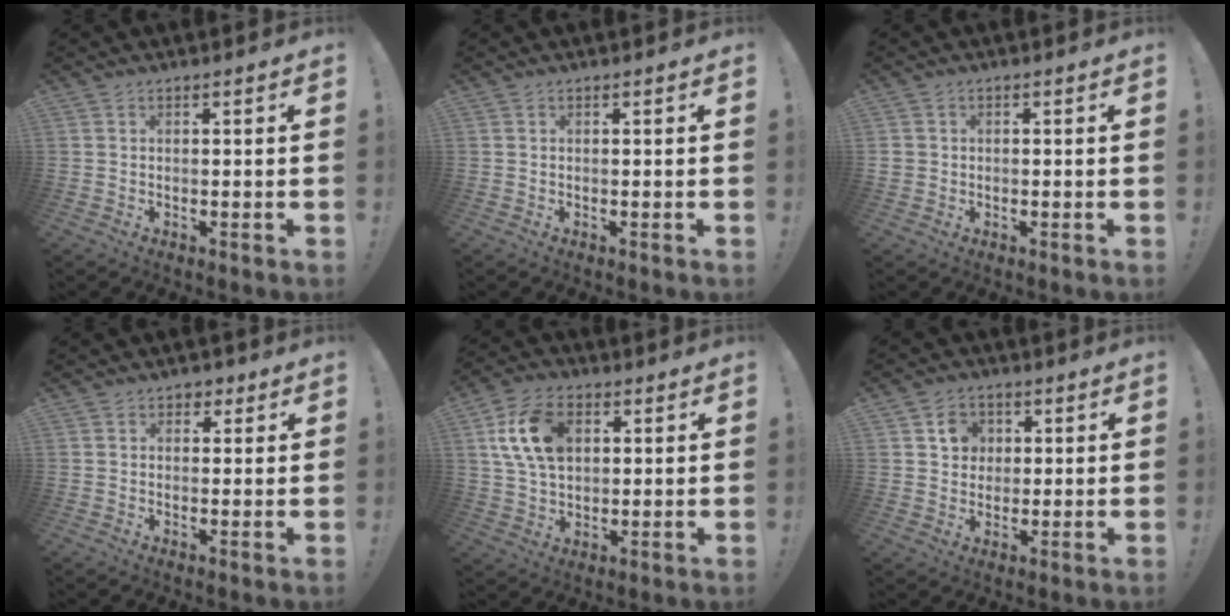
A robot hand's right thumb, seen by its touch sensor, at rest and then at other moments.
{"total": 0.0}
{"total": 1.8, "force": [-0.3, 1.7, 0.5], "torque": [-0.017, 0.009, -0.003]}
{"total": 2.8, "force": [1.1, 2.3, 1.1], "torque": [-0.008, 0.000, 0.017]}
{"total": 15.1, "force": [4.1, 10.1, 10.5], "torque": [-0.188, 0.004, 0.079]}
{"total": 6.7, "force": [2.6, 5.9, 1.8], "torque": [-0.018, -0.010, 0.049]}